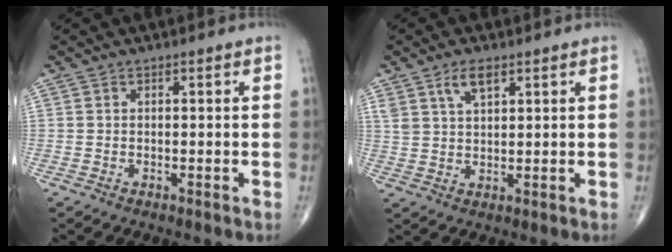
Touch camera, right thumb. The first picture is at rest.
{"total": 4.8, "force": [2.8, 2.1, 3.2], "torque": [-0.055, -0.011, 0.057]}